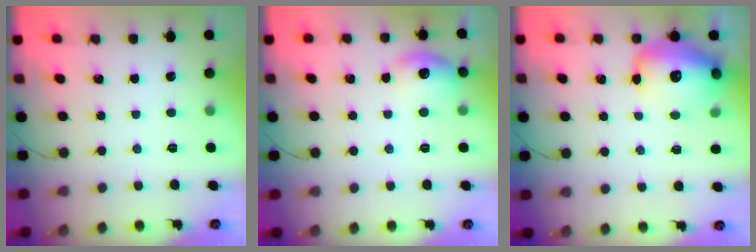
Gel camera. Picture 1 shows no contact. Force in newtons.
{"total": 8.9, "press": 8.8, "slide": 1.3}
{"total": 16.0, "press": 15.7, "slide": 3.0}